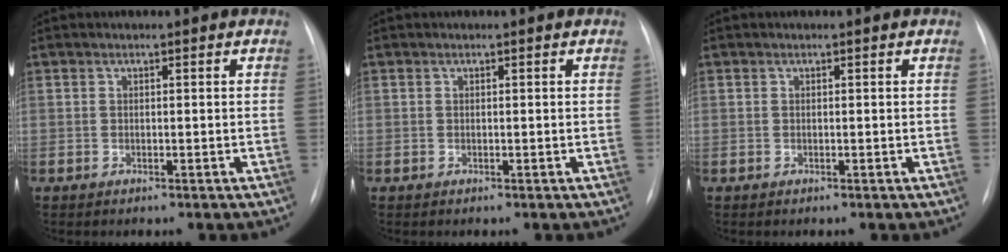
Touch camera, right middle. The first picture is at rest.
{"total": 0.0}
{"total": 0.0}